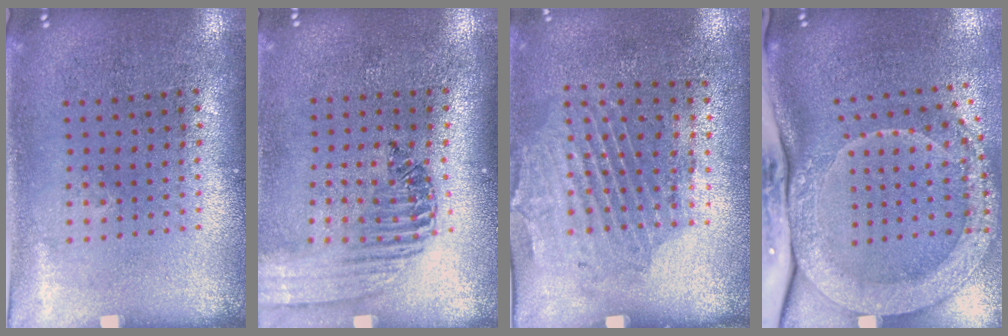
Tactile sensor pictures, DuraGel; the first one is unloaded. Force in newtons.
{"total": 1.3, "press": 1.3, "slide": 0.4}
{"total": 1.8, "press": 1.1, "slide": 1.4}
{"total": 3.0, "press": 2.3, "slide": 1.9}